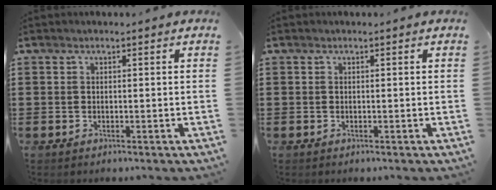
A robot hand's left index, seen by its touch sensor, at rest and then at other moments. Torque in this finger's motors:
{"motor_torque": [0.00, 0.00, 0.00, 0.00]}